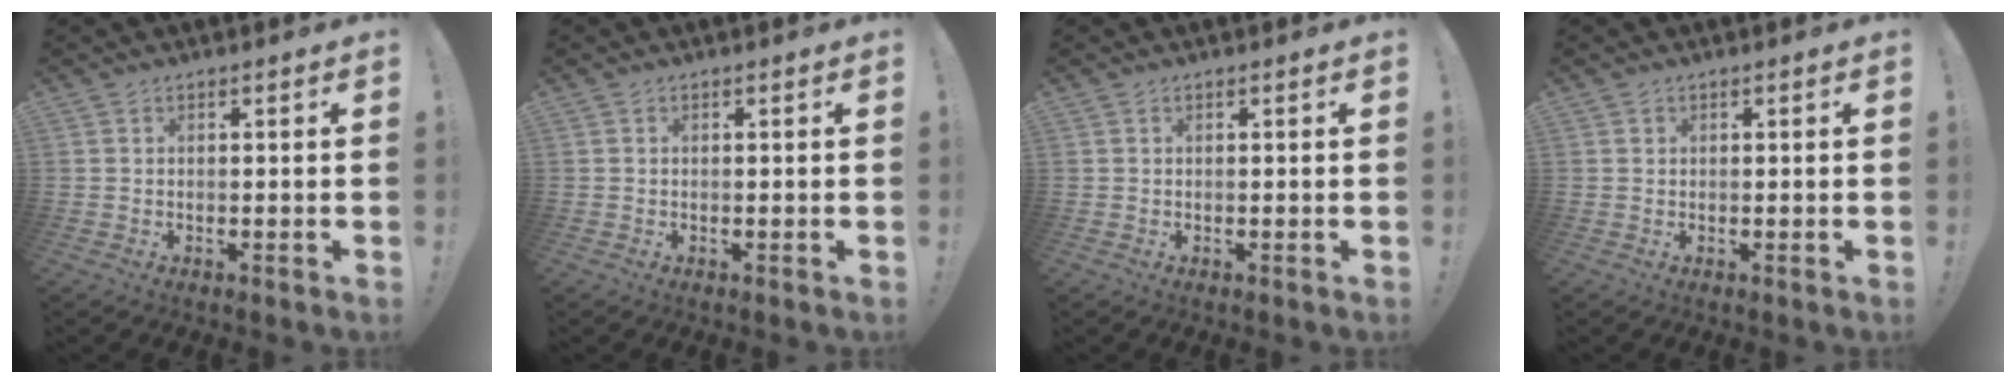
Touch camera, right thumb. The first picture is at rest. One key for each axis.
{"total": 0.0}
{"total": 0.0}
{"total": 0.5, "fx": 0.3, "fy": 0.4, "fz": 0.0, "tx": 0.002, "ty": -0.001, "tz": 0.006}